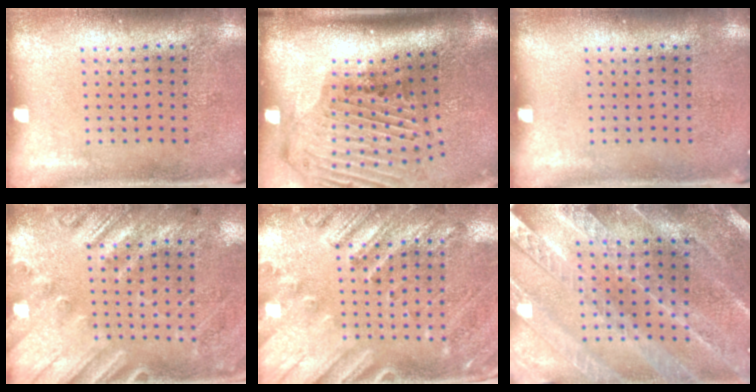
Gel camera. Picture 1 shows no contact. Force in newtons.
{"total": 2.9, "press": 2.1, "slide": 1.9}
{"total": 0.0}
{"total": 2.5, "press": 1.8, "slide": 1.8}
{"total": 2.5, "press": 2.0, "slide": 1.5}
{"total": 2.4, "press": 2.4, "slide": 0.2}